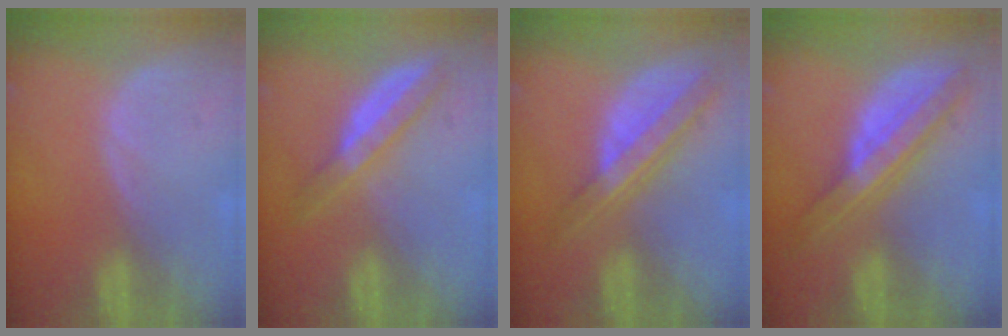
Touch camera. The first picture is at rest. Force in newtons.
{"total": 5.9, "press": 5.2, "slide": 2.8}
{"total": 8.0, "press": 6.7, "slide": 4.4}
{"total": 8.2, "press": 8.2, "slide": 0.6}